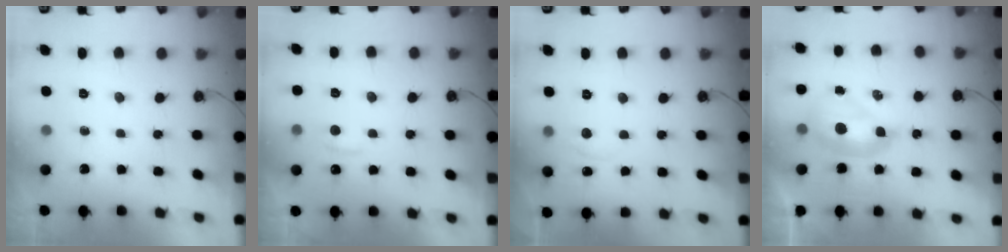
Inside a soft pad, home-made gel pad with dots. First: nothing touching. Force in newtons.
{"total": 1.0, "press": 0.7, "slide": 0.7}
{"total": 1.0, "press": 0.8, "slide": 0.5}
{"total": 2.6, "press": 2.6, "slide": 0.6}